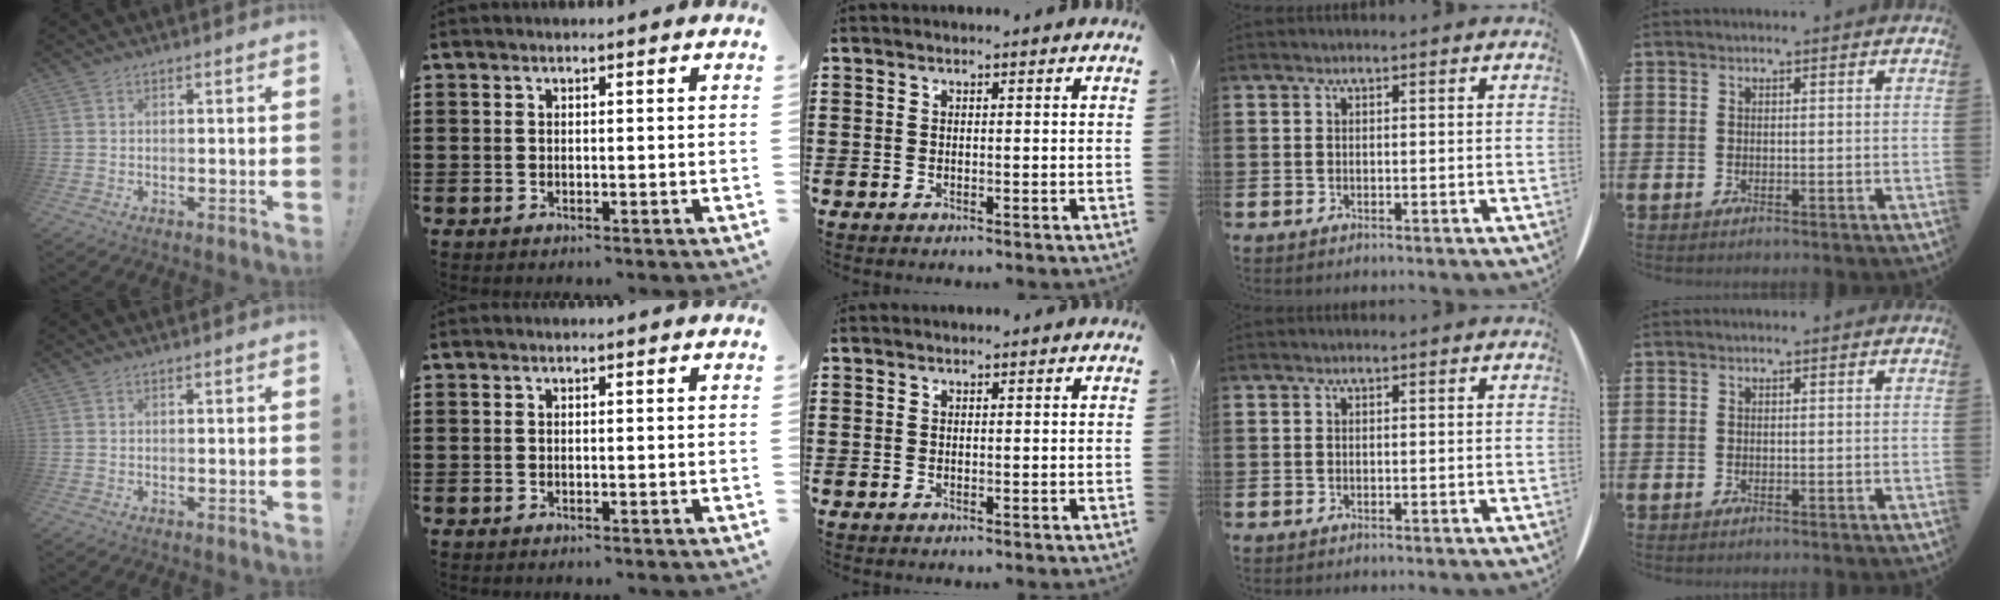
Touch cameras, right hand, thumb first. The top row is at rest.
{}